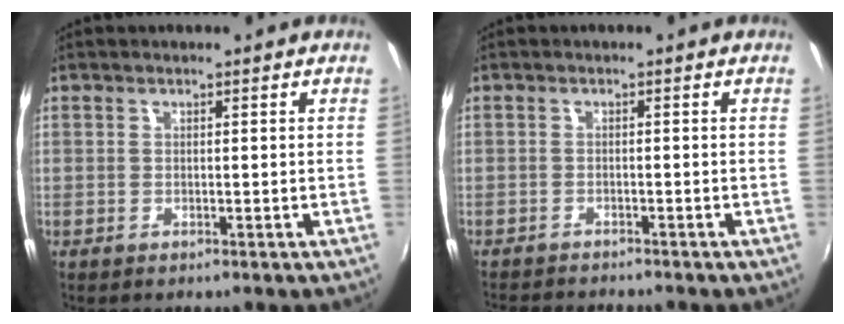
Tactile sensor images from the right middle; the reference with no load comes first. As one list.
[{"total": 5.0, "force": [-4.8, 0.3, 1.4], "torque": [-0.040, -0.016, -0.081]}]